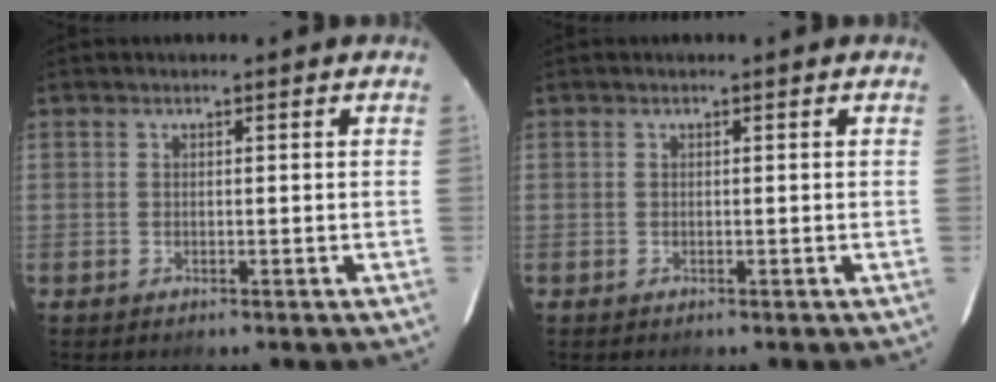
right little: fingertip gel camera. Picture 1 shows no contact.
{"total": 0.0}